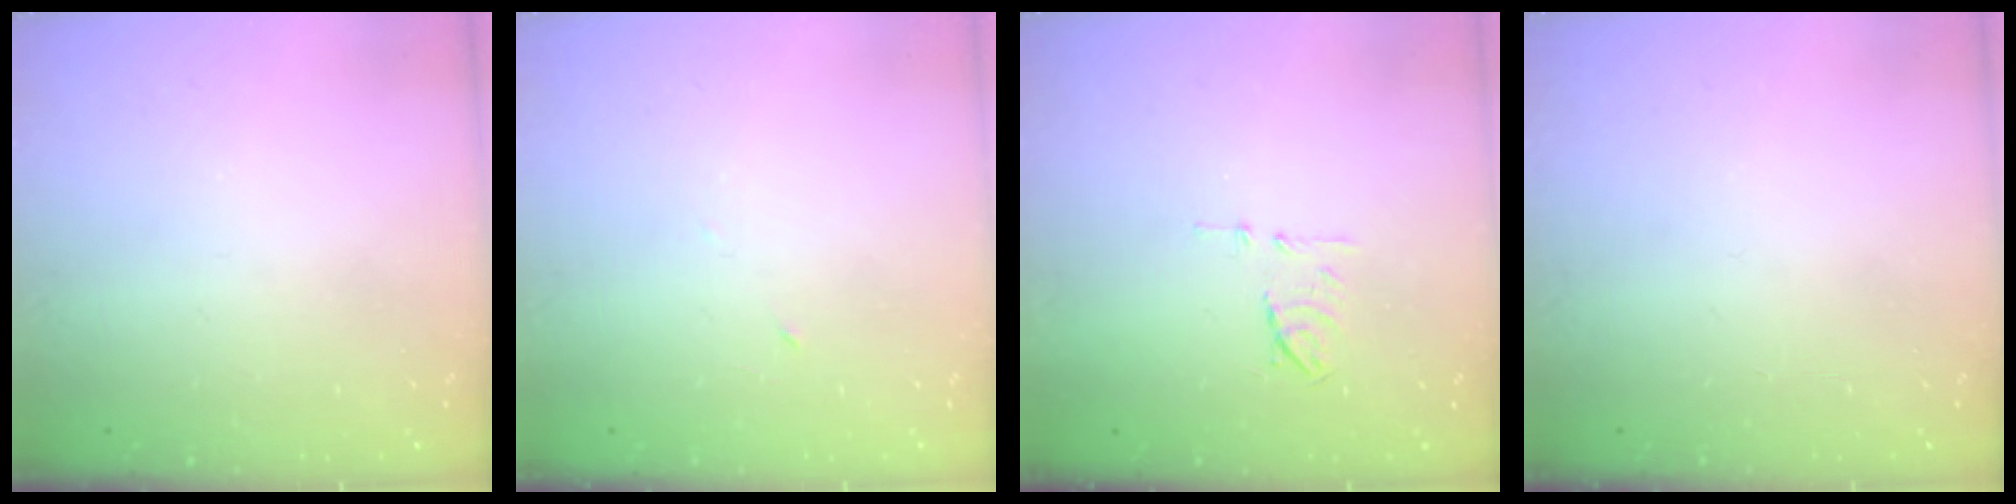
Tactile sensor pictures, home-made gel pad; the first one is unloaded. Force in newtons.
{"total": 2.7, "press": 2.5, "slide": 1.0}
{"total": 6.7, "press": 6.6, "slide": 0.9}
{"total": 0.0}